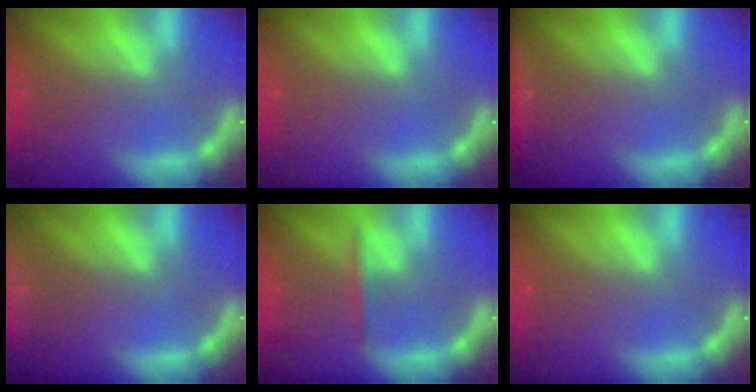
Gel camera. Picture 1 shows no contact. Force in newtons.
{"total": 0.0}
{"total": 2.9}
{"total": 9.0}
{"total": 1.4}
{"total": 0.0}